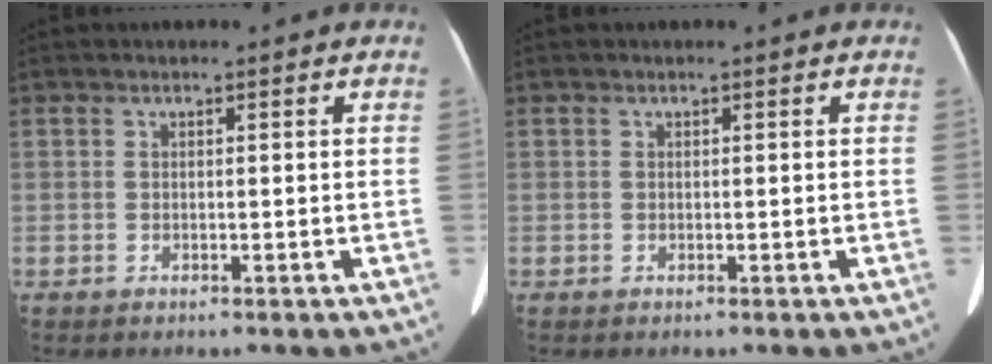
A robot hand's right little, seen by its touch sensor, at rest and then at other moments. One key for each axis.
{"total": 0.0}